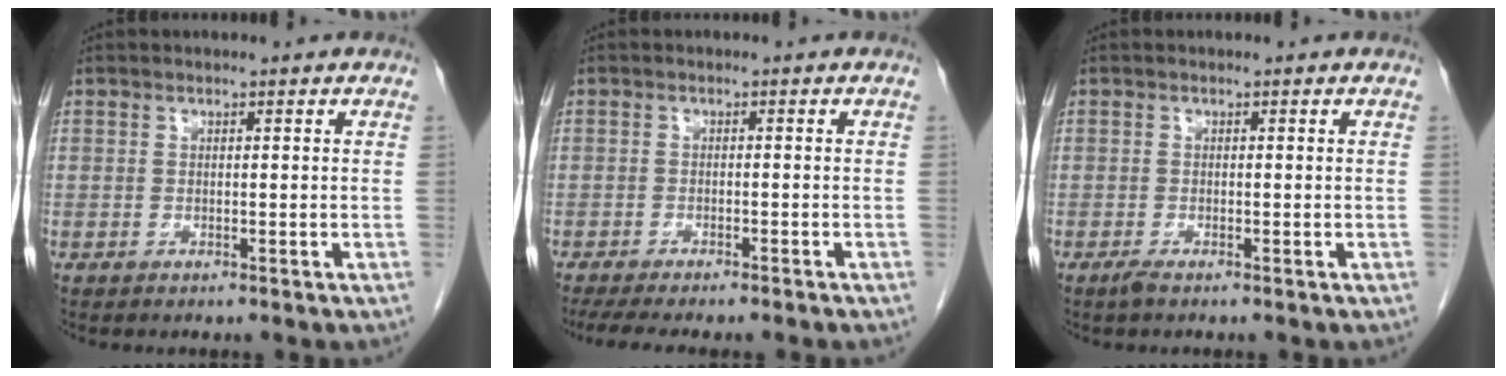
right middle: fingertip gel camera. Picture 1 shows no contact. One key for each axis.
{"total": 9.6, "fx": -8.1, "fy": 1.3, "fz": 5.0, "tx": -0.063, "ty": -0.009, "tz": -0.113}
{"total": 1.0, "fx": -0.8, "fy": 0.0, "fz": 0.6, "tx": -0.019, "ty": -0.004, "tz": -0.015}